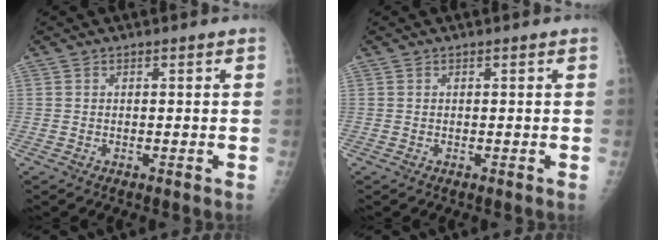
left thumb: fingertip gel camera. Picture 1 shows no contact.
{"total": 0.0}